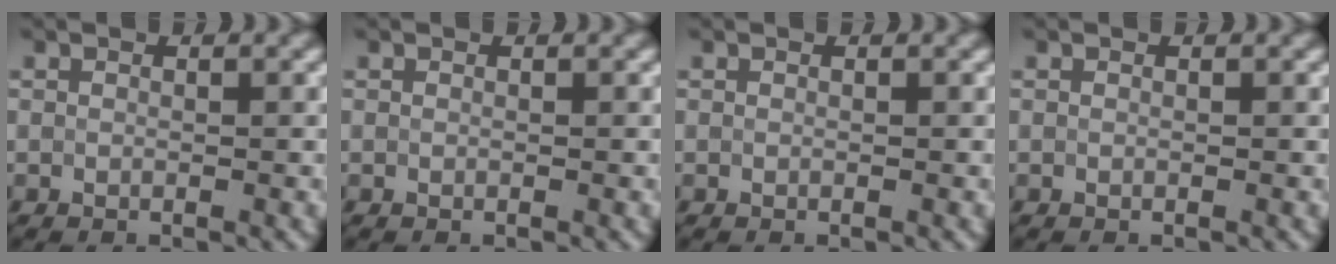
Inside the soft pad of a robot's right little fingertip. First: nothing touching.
{"total": 0.0}
{"total": 0.0}
{"total": 0.0}